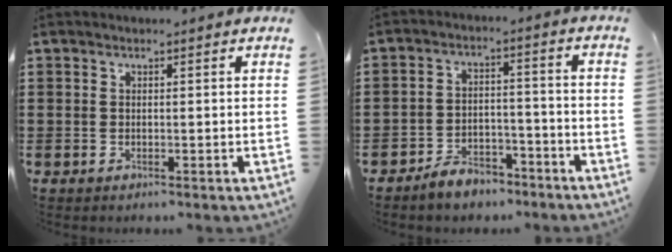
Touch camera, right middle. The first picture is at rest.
{"total": 4.8, "force": [-4.5, 1.3, 1.0], "torque": [-0.023, 0.008, -0.090]}